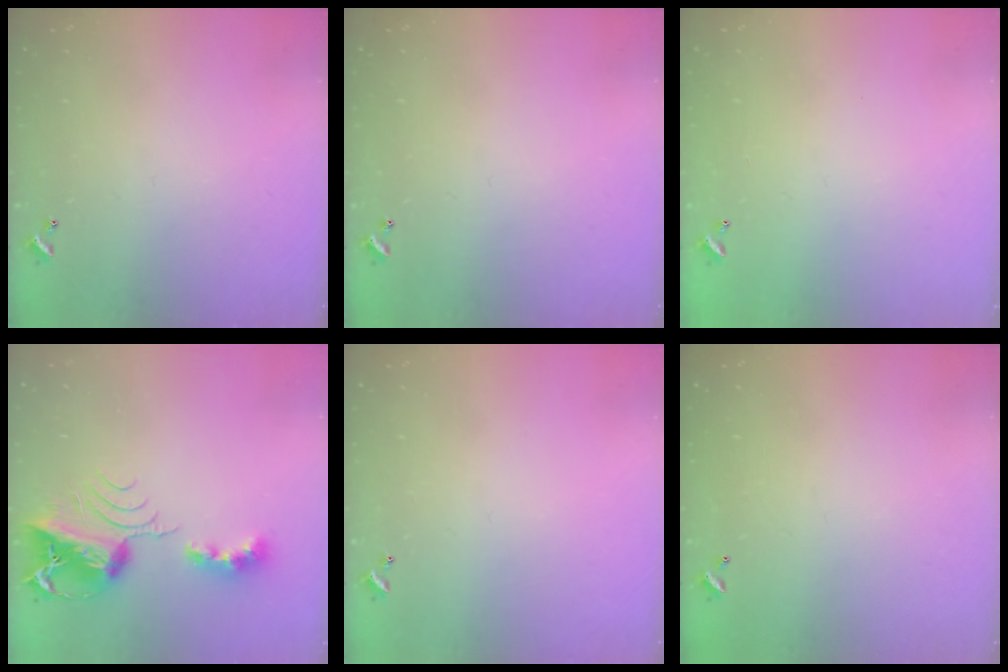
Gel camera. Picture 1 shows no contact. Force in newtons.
{"total": 0.0}
{"total": 2.8, "press": 2.8, "slide": 0.1}
{"total": 9.4, "press": 9.3, "slide": 1.2}
{"total": 0.0}
{"total": 2.9, "press": 2.9, "slide": 0.1}